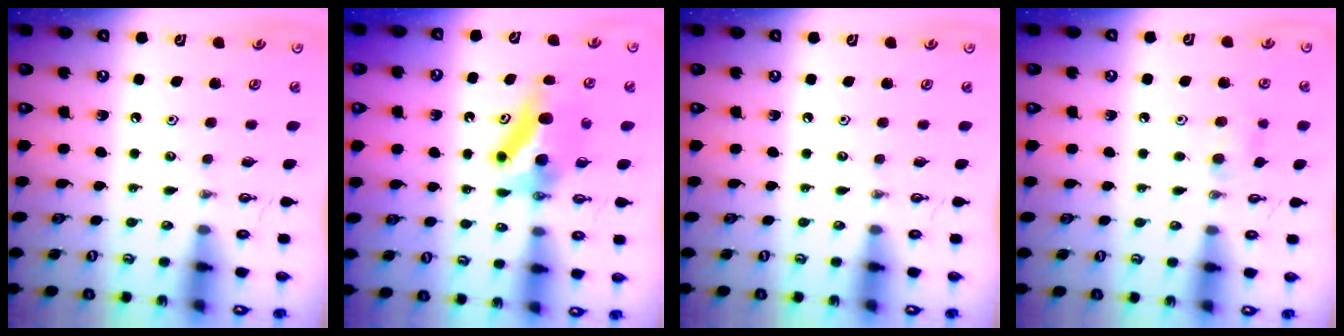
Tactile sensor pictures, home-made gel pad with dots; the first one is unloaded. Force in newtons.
{"total": 9.2, "press": 8.9, "slide": 2.0}
{"total": 0.0}
{"total": 7.9, "press": 7.5, "slide": 2.5}